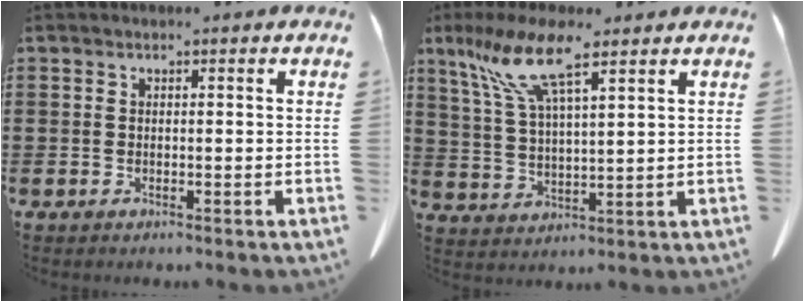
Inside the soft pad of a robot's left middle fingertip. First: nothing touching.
{"total": 9.9, "force": [6.7, 2.1, 7.1], "torque": [-0.163, -0.011, 0.118]}